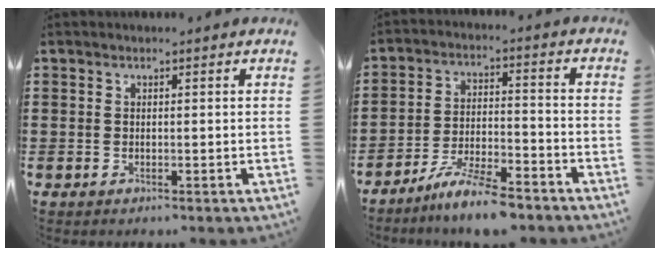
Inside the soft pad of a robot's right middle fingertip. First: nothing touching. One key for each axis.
{"total": 7.9, "fx": -6.9, "fy": 0.6, "fz": 3.7, "tx": -0.073, "ty": 0.001, "tz": -0.131}